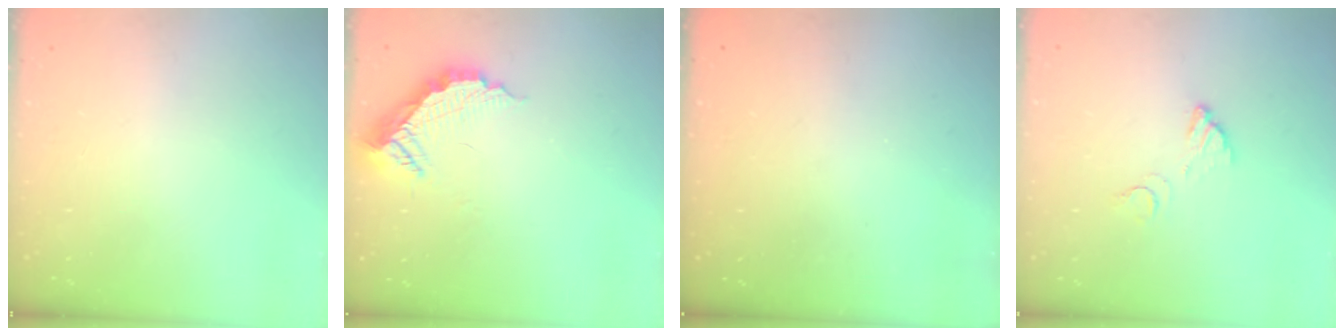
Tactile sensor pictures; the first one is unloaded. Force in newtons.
{"total": 10.5, "press": 10.5, "slide": 0.3}
{"total": 3.2, "press": 3.2, "slide": 0.1}
{"total": 3.6, "press": 3.6, "slide": 0.3}